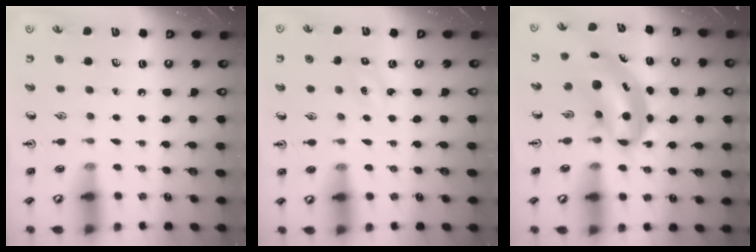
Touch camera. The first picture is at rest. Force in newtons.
{"total": 1.4, "press": 1.3, "slide": 0.6}
{"total": 6.8, "press": 6.5, "slide": 1.8}